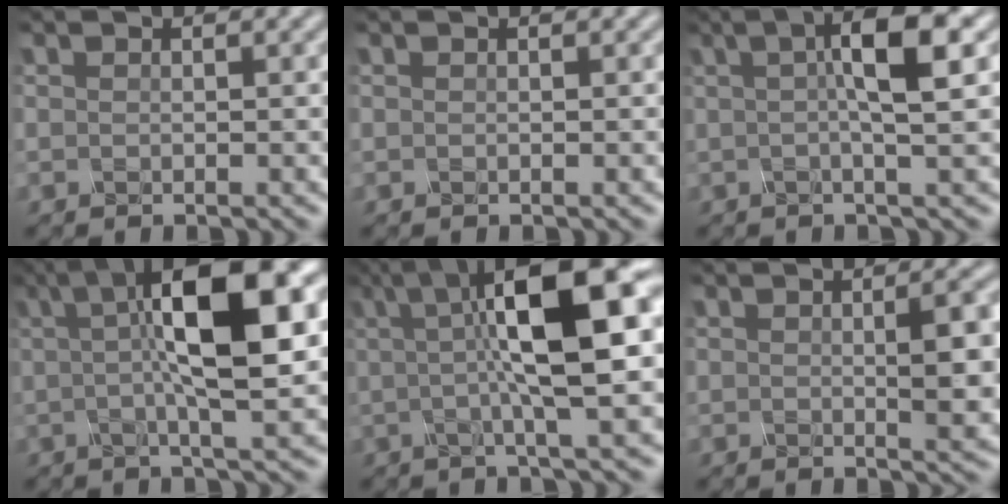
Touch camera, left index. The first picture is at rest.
{"total": 0.0}
{"total": 5.8, "force": [1.4, 1.1, 5.5], "torque": [-0.073, 0.013, 0.015]}
{"total": 11.6, "force": [2.2, 2.9, 11.0], "torque": [-0.156, 0.022, 0.033]}
{"total": 11.6, "force": [2.1, 2.6, 11.1], "torque": [-0.153, 0.021, 0.031]}
{"total": 3.7, "force": [0.4, 0.8, 3.6], "torque": [-0.051, 0.003, 0.009]}